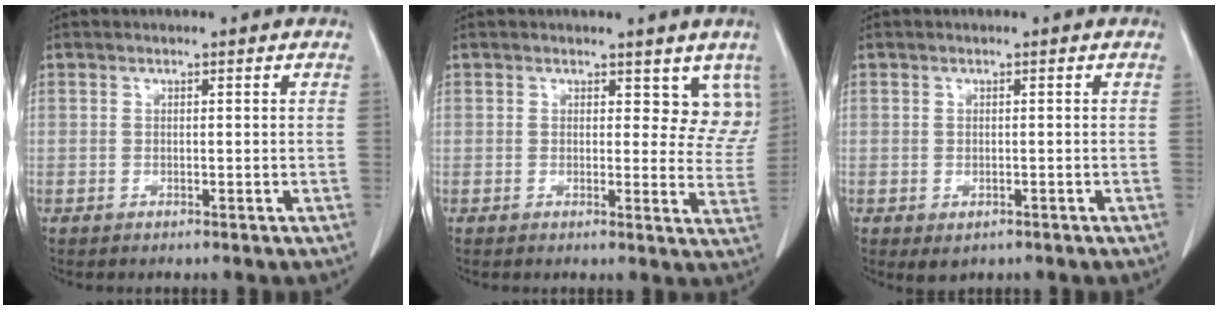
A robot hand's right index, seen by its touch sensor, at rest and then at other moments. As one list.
[{"total": 6.7, "force": [5.0, 3.7, 2.6], "torque": [0.002, -0.015, 0.042]}, {"total": 1.7, "force": [-0.8, 1.0, 1.0], "torque": [-0.013, -0.002, -0.002]}]